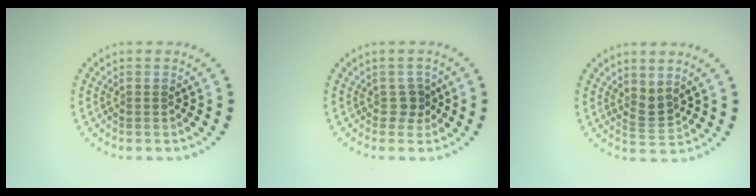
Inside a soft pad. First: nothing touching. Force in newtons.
{"total": 1.3, "press": 1.1, "slide": 0.8}
{"total": 1.8, "press": 1.4, "slide": 1.2}